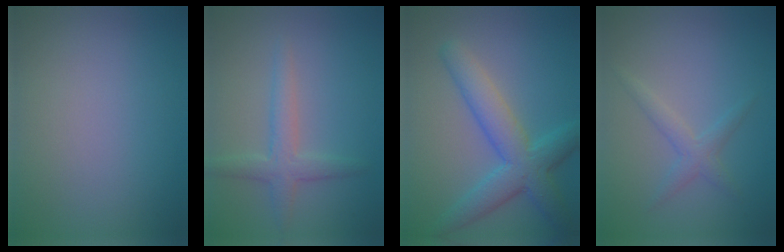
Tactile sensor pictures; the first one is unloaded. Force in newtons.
{"total": 2.7, "press": 2.7, "slide": 0.0}
{"total": 5.7, "press": 5.7, "slide": 0.1}
{"total": 1.7, "press": 1.7, "slide": 0.0}